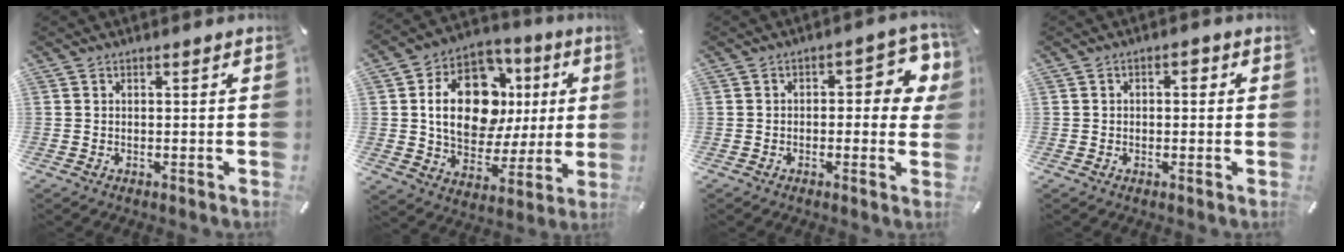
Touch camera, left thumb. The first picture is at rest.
{"total": 19.0, "force": [4.1, 13.8, 12.5], "torque": [-0.207, -0.008, 0.078]}
{"total": 8.2, "force": [1.1, 4.1, 6.9], "torque": [-0.089, -0.007, 0.013]}
{"total": 1.7, "force": [-0.3, 1.3, 1.0], "torque": [-0.013, 0.007, -0.011]}